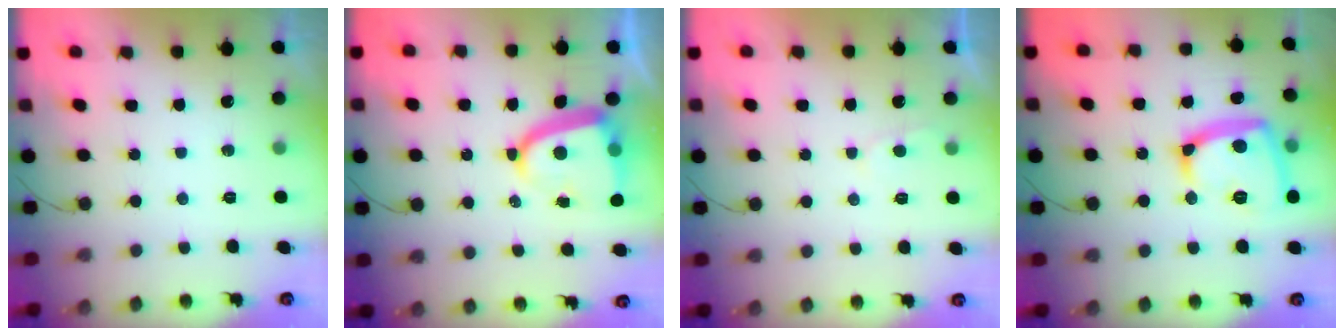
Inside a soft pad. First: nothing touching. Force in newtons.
{"total": 12.3, "press": 12.2, "slide": 1.4}
{"total": 2.0, "press": 2.0, "slide": 0.3}
{"total": 16.1, "press": 16.0, "slide": 1.6}